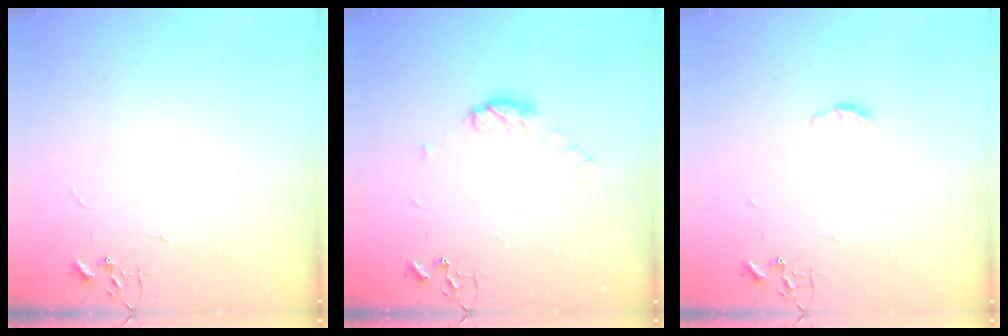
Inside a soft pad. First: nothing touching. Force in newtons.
{"total": 7.2, "press": 7.2, "slide": 0.4}
{"total": 4.4, "press": 4.3, "slide": 0.6}